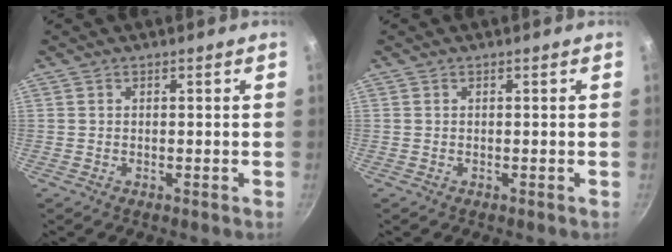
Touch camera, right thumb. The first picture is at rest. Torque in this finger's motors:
{"motor_torque": [-0.06, -0.34, 0.29, -0.03, 0.03]}